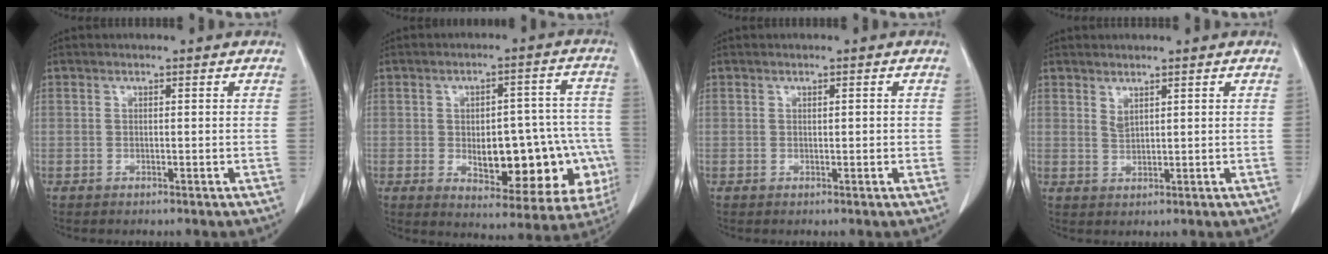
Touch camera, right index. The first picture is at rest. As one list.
[{"total": 18.2, "force": [-4.6, 8.2, 15.6], "torque": [-0.136, 0.037, -0.034]}, {"total": 0.9, "force": [0.1, 0.4, 0.8], "torque": [-0.014, 0.000, 0.003]}, {"total": 1.5, "force": [1.1, 0.2, 1.0], "torque": [-0.020, -0.006, 0.026]}]